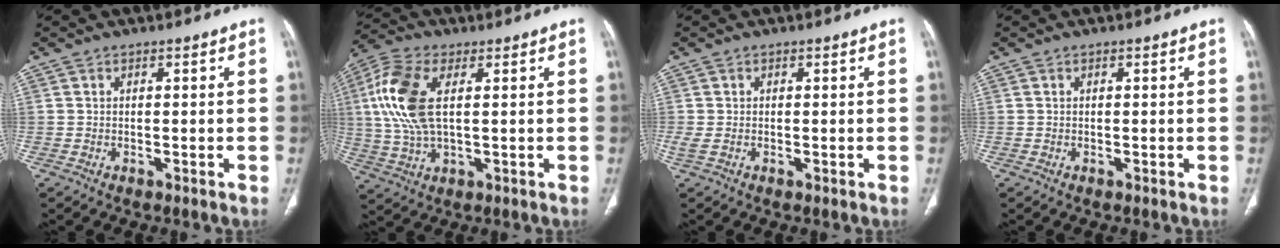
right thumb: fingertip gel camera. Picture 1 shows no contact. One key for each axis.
{"total": 12.1, "fx": 2.3, "fy": 5.5, "fz": 10.5, "tx": -0.248, "ty": 0.005, "tz": 0.047}
{"total": 1.4, "fx": -0.2, "fy": 0.7, "fz": 1.2, "tx": -0.039, "ty": -0.001, "tz": -0.003}
{"total": 0.0}